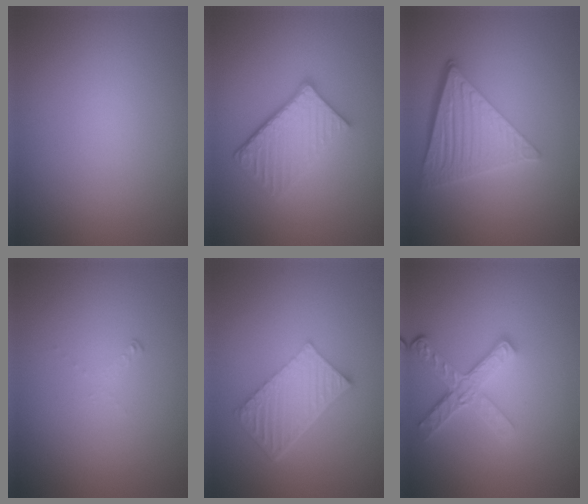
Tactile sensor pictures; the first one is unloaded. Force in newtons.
{"total": 4.9, "press": 3.6, "slide": 3.3}
{"total": 6.2, "press": 4.4, "slide": 4.4}
{"total": 0.6, "press": 0.2, "slide": 0.6}
{"total": 6.2, "press": 4.2, "slide": 4.6}
{"total": 4.2, "press": 3.2, "slide": 2.7}